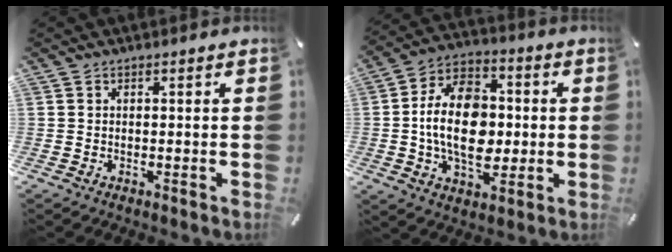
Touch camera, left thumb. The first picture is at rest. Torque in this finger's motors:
{"motor_torque": [1.67, 3.33, 1.34, -0.84, 0.65]}